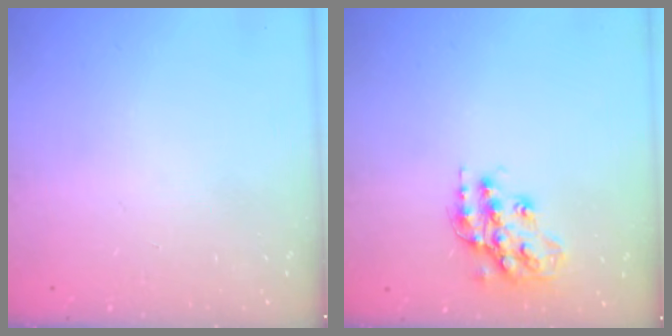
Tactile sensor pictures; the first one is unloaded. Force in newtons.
{"total": 15.0, "press": 15.0, "slide": 1.2}